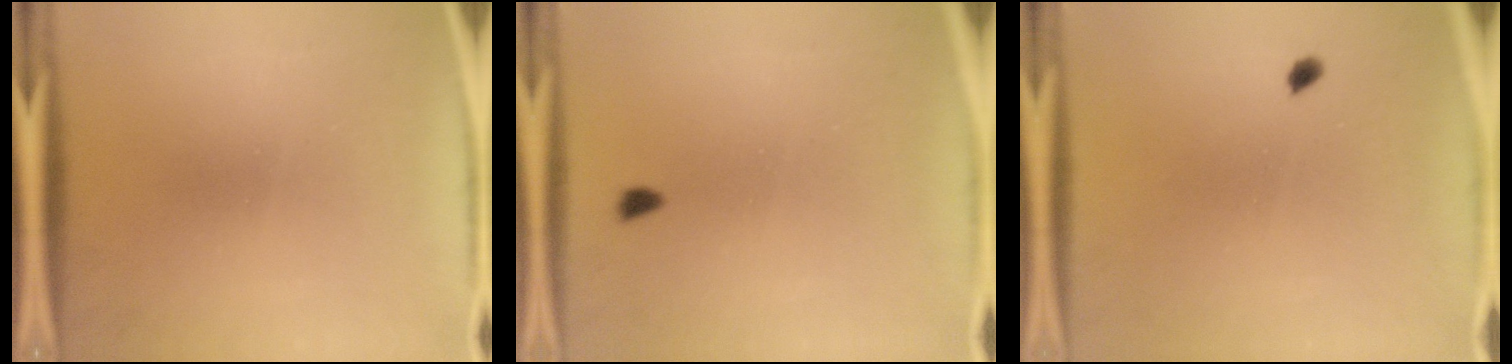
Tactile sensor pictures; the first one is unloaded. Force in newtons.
{"total": 1.1}
{"total": 1.1}